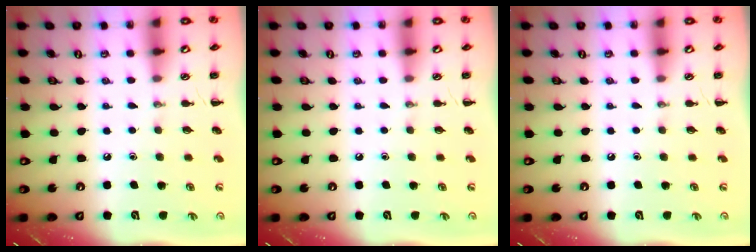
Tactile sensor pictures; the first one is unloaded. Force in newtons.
{"total": 0.0}
{"total": 0.0}